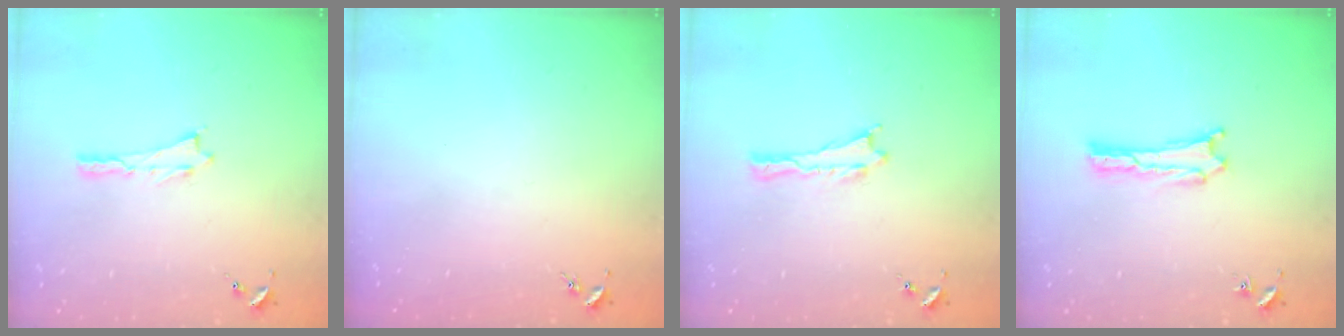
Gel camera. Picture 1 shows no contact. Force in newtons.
{"total": 0.0}
{"total": 0.0}
{"total": 0.0}